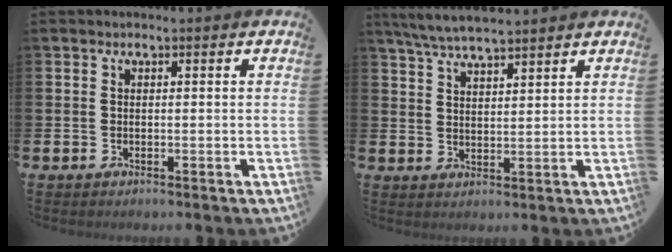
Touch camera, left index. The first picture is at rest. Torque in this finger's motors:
{"motor_torque": [0.28, -0.50, 0.68, 0.10]}